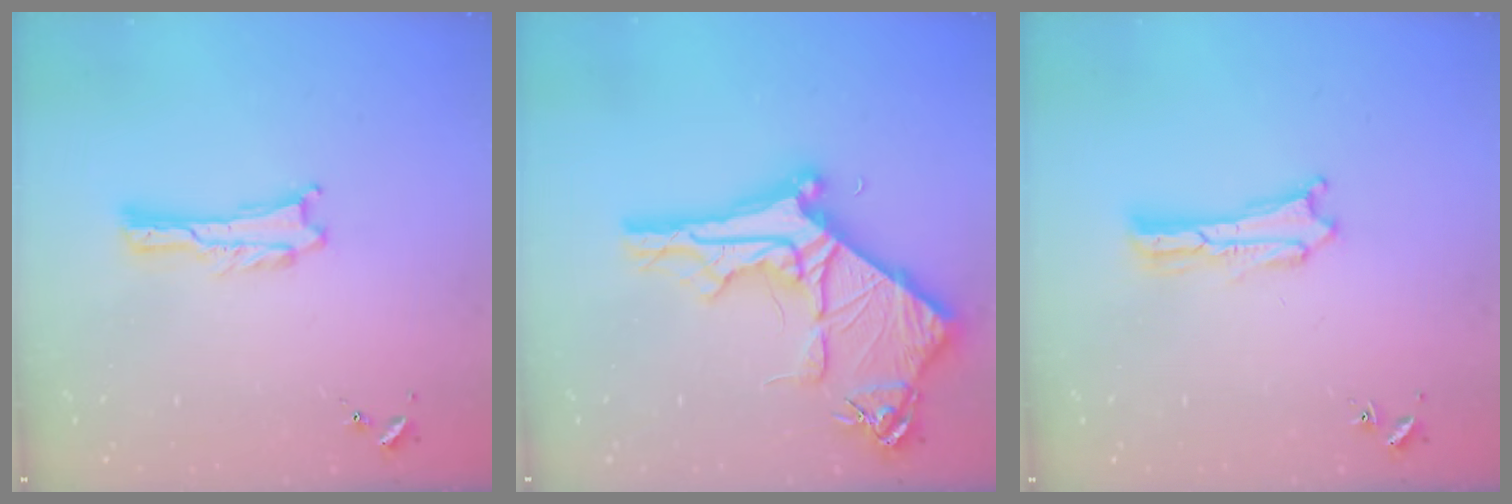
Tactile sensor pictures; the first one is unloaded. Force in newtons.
{"total": 11.1, "press": 11.0, "slide": 1.3}
{"total": 1.2, "press": 1.2, "slide": 0.2}